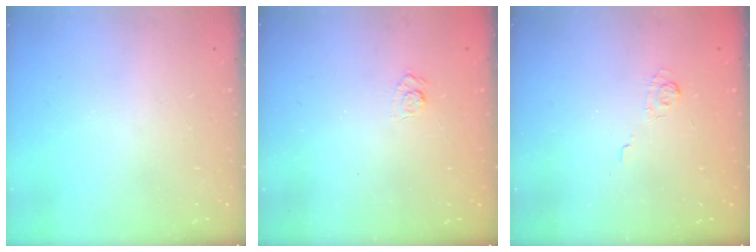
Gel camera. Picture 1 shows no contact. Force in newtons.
{"total": 2.5, "press": 2.1, "slide": 1.4}
{"total": 2.0, "press": 1.3, "slide": 1.5}